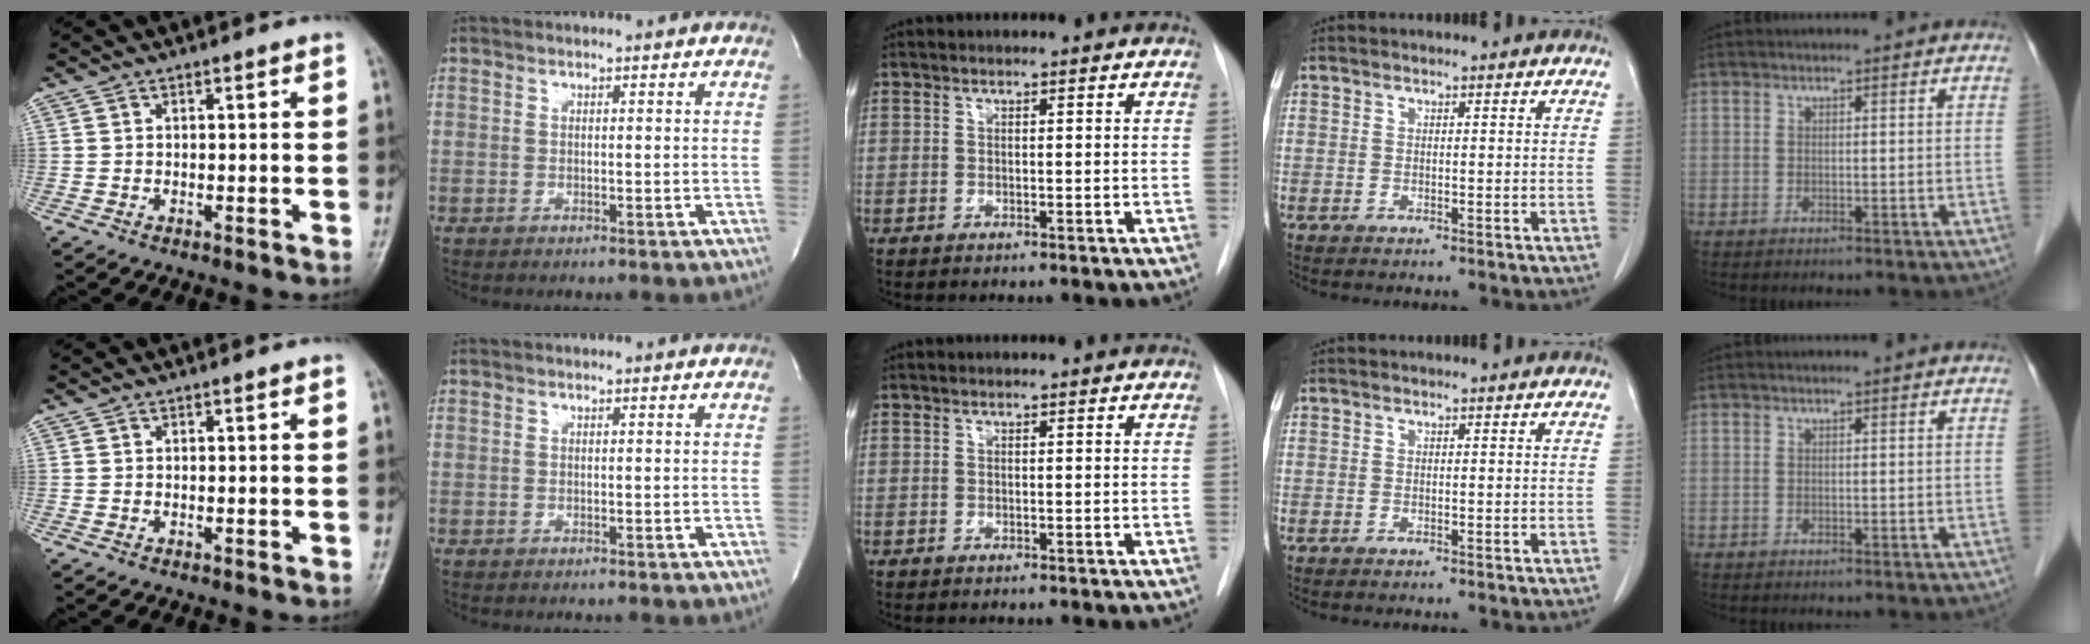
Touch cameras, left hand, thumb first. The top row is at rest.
{}